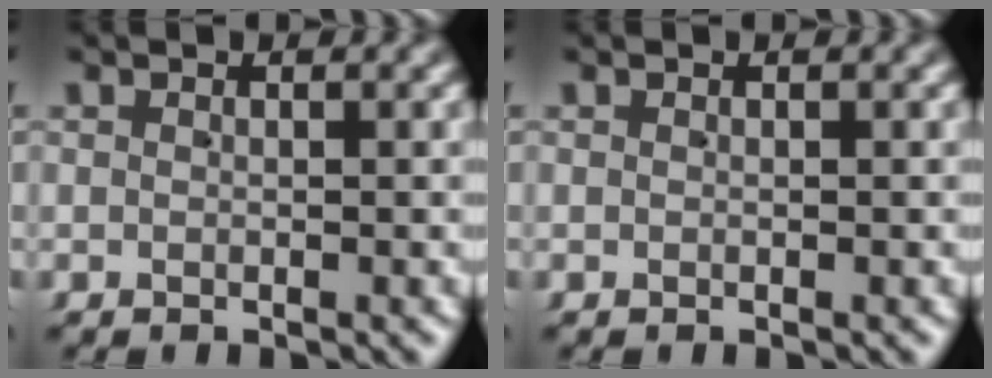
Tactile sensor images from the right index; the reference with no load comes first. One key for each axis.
{"total": 0.0}